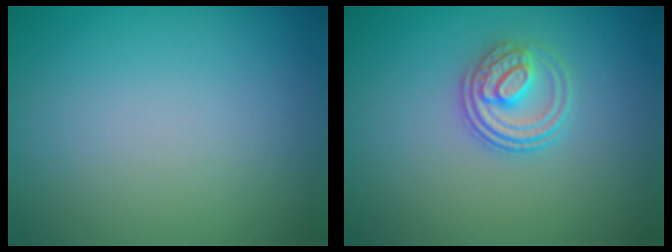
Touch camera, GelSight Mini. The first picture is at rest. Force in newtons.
{"total": 2.9, "press": 2.4, "slide": 1.6}